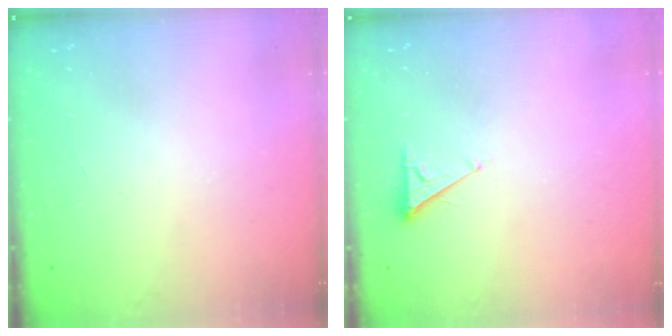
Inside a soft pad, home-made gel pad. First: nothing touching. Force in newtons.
{"total": 2.5, "press": 2.5, "slide": 0.4}